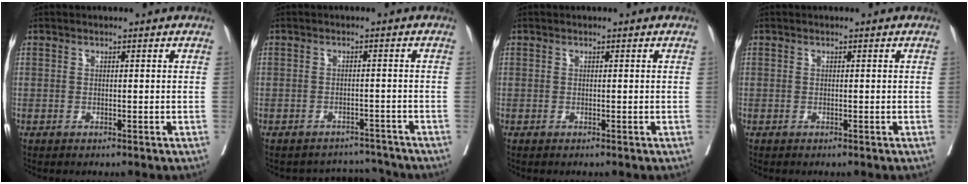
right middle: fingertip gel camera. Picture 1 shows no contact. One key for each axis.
{"total": 5.1, "fx": -4.8, "fy": 0.8, "fz": -1.4, "tx": 0.018, "ty": 0.017, "tz": -0.063}
{"total": 0.0}
{"total": 0.0}